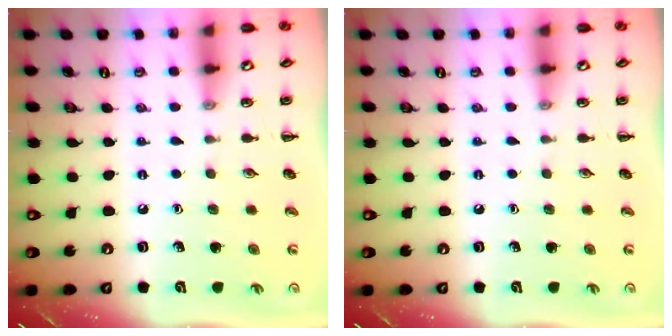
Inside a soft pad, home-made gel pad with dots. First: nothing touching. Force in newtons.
{"total": 0.0}